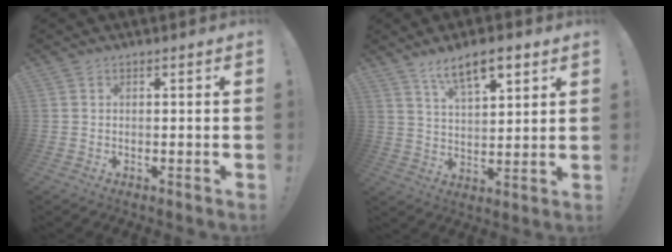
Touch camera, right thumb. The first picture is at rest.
{"total": 10.5, "force": [6.8, 3.8, 7.1], "torque": [-0.107, -0.029, 0.118]}